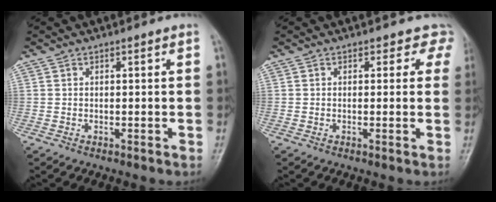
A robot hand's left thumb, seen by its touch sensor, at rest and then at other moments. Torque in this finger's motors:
{"motor_torque": [-0.04, 0.15, -0.02, -0.08, 0.01]}